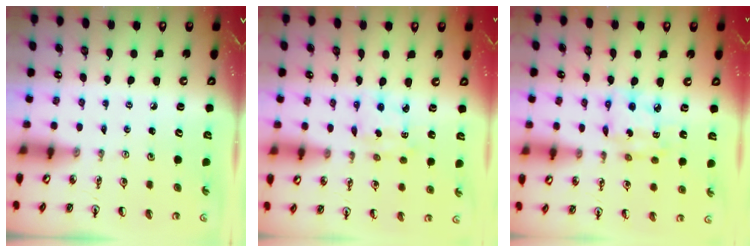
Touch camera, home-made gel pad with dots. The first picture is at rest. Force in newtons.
{"total": 2.7, "press": 2.7, "slide": 0.0}
{"total": 8.2, "press": 8.2, "slide": 0.7}